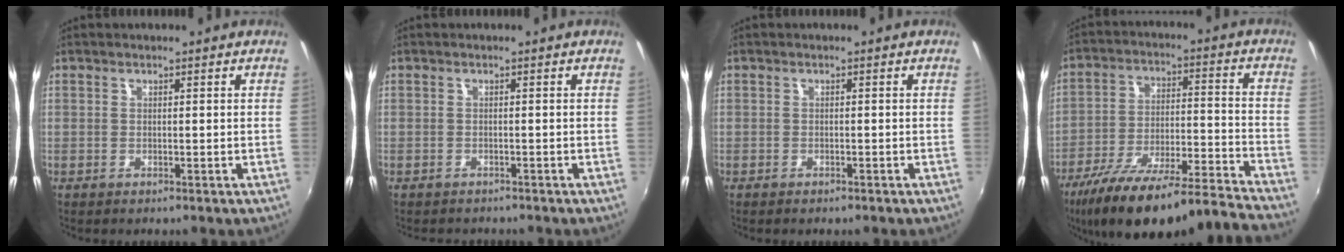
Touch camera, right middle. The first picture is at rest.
{"total": 2.2, "force": [-2.0, 0.8, 0.4], "torque": [-0.014, -0.014, -0.028]}
{"total": 1.4, "force": [-1.2, 0.6, 0.5], "torque": [-0.013, -0.006, -0.018]}
{"total": 25.2, "force": [-22.2, 0.5, 12.0], "torque": [-0.198, -0.049, -0.345]}